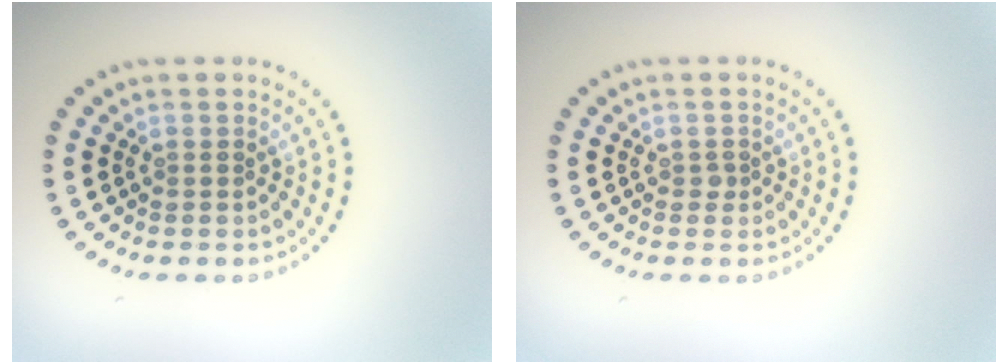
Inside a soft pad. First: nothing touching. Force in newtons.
{"total": 0.6, "press": 0.5, "slide": 0.4}